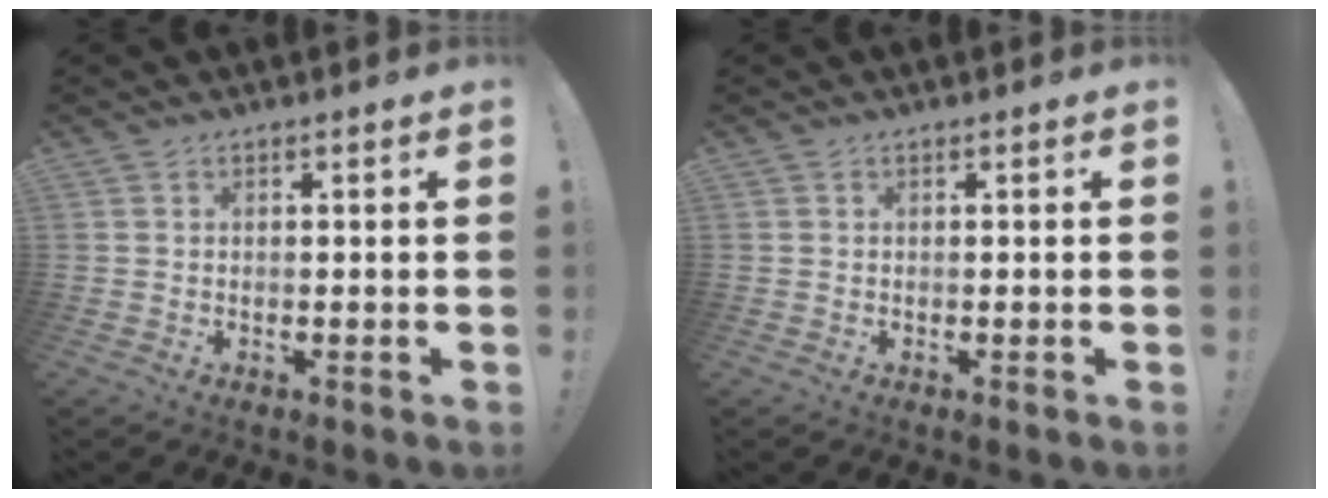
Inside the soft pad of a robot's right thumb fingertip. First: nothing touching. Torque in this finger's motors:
{"motor_torque": [0.00, 0.00, 0.01, 0.00, 0.03]}